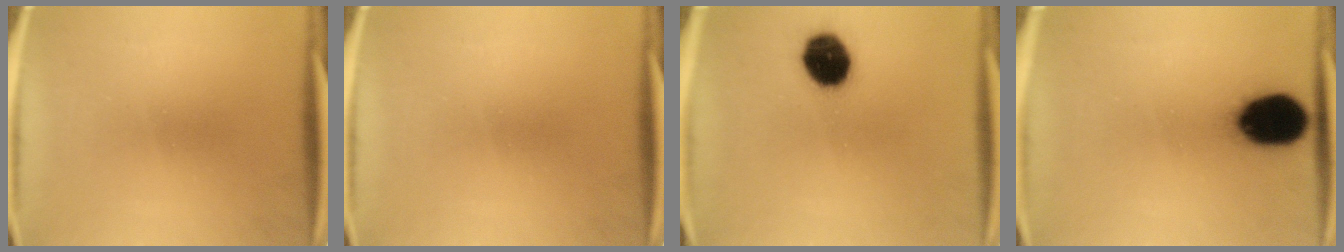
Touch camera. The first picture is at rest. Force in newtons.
{"total": 0.0}
{"total": 11.9}
{"total": 16.5}